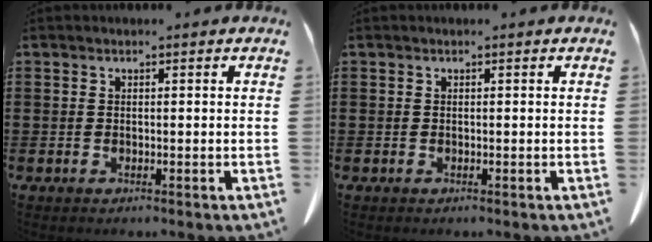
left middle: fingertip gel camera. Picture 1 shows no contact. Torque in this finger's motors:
{"motor_torque": [-0.08, 0.08, 0.00, 0.00]}